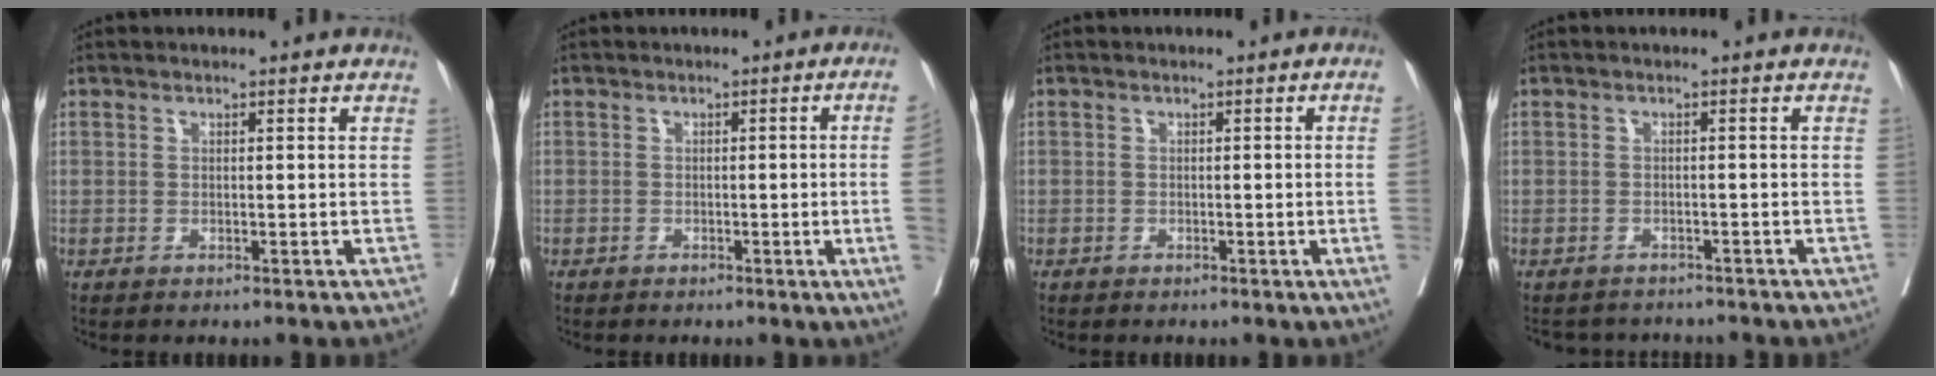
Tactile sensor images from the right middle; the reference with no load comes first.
{"total": 6.2, "force": [-0.9, -2.2, 5.7], "torque": [-0.054, -0.013, -0.013]}
{"total": 2.4, "force": [-0.4, -0.9, 2.2], "torque": [-0.025, -0.003, -0.004]}
{"total": 5.2, "force": [-5.0, 1.3, 0.2], "torque": [-0.002, 0.000, -0.065]}